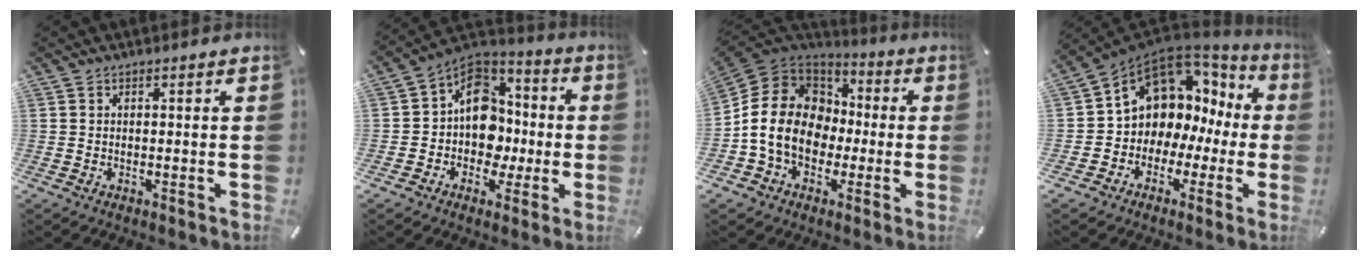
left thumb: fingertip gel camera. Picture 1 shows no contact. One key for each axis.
{"total": 13.7, "fx": -1.0, "fy": 12.0, "fz": 6.5, "tx": -0.110, "ty": 0.006, "tz": -0.009}
{"total": 15.3, "fx": -2.9, "fy": 13.0, "fz": 7.5, "tx": -0.162, "ty": 0.024, "tz": -0.049}
{"total": 9.5, "fx": 3.9, "fy": 8.1, "fz": 3.0, "tx": -0.068, "ty": -0.045, "tz": 0.075}